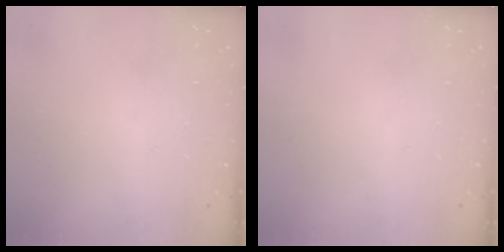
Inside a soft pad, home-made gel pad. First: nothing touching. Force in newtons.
{"total": 0.0}